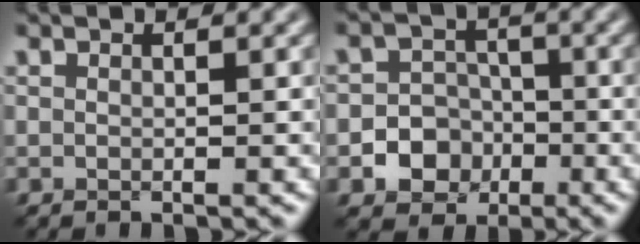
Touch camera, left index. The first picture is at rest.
{"total": 6.3, "force": [-2.6, 5.5, 1.5], "torque": [-0.004, -0.002, -0.064]}